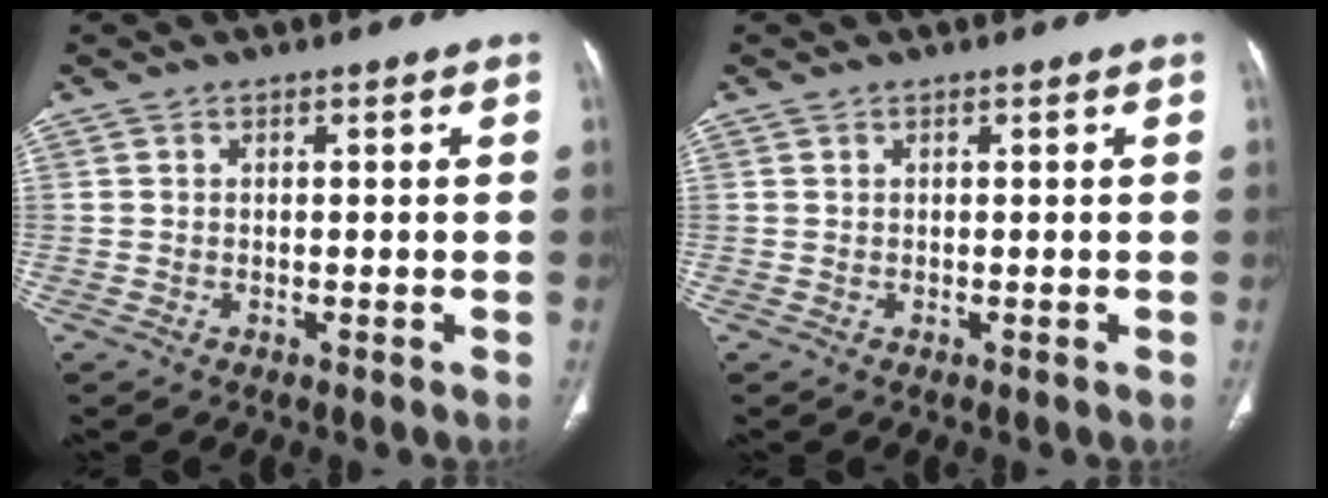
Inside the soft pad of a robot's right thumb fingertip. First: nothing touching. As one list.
[{"total": 0.0}]